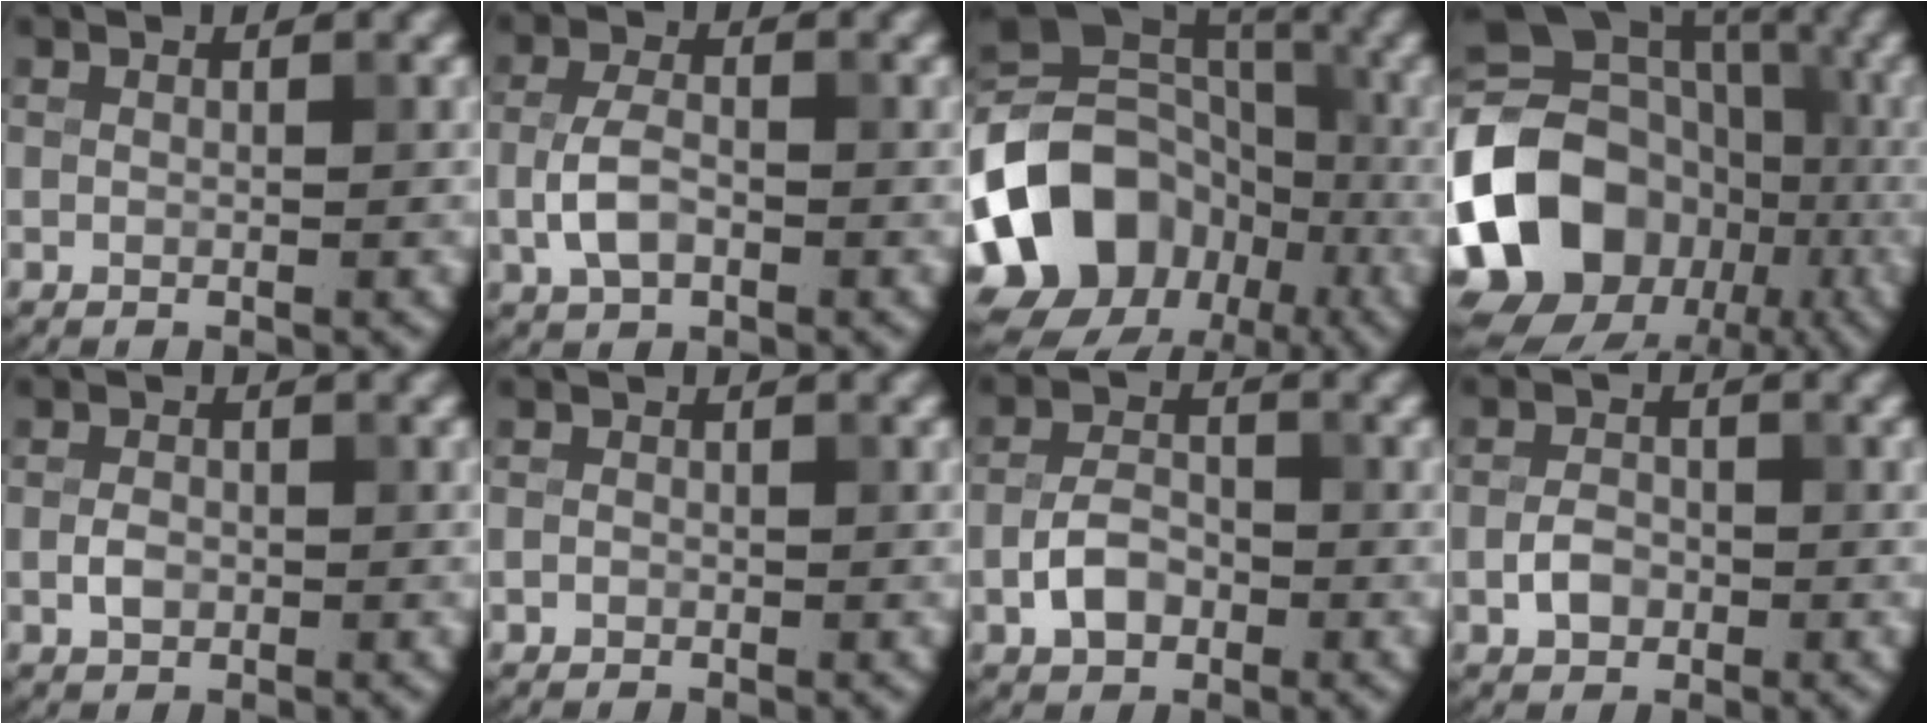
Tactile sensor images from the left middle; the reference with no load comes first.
{"total": 3.3, "force": [-0.9, 1.9, 2.5], "torque": [-0.053, 0.002, -0.022]}
{"total": 13.5, "force": [-5.6, 10.6, 6.2], "torque": [-0.131, 0.012, -0.104]}
{"total": 16.7, "force": [-5.0, 13.3, 8.7], "torque": [-0.179, 0.007, -0.096]}
{"total": 1.6, "force": [-0.4, 1.1, 1.1], "torque": [-0.020, 0.002, -0.011]}
{"total": 0.6, "force": [-0.3, 0.5, 0.1], "torque": [0.002, -0.003, -0.006]}
{"total": 3.3, "force": [-1.3, 2.1, 2.1], "torque": [-0.036, 0.006, -0.029]}
{"total": 2.2, "force": [-0.8, 1.6, 1.3], "torque": [-0.022, 0.003, -0.020]}